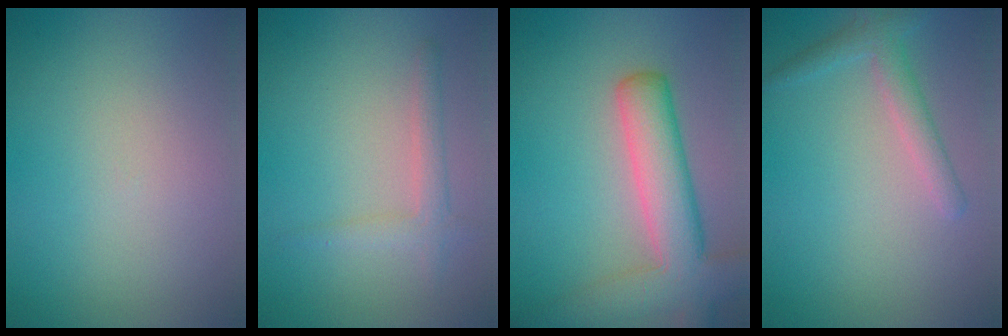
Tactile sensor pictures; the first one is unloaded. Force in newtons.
{"total": 2.0, "press": 1.9, "slide": 0.1}
{"total": 7.5, "press": 7.4, "slide": 0.5}
{"total": 2.2, "press": 2.2, "slide": 0.1}